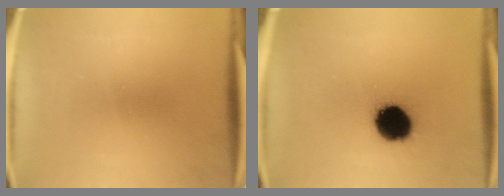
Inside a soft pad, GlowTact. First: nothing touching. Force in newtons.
{"total": 14.6}